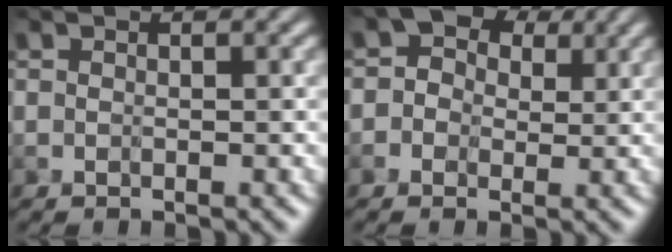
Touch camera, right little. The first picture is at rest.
{"total": 3.8, "force": [1.2, 3.0, 2.0], "torque": [-0.019, 0.008, 0.001]}